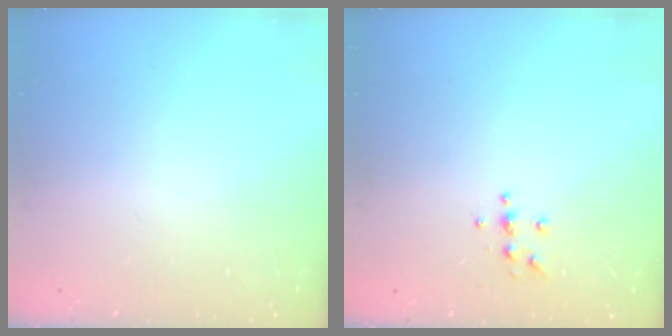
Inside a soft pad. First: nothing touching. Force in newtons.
{"total": 4.3, "press": 4.3, "slide": 0.6}